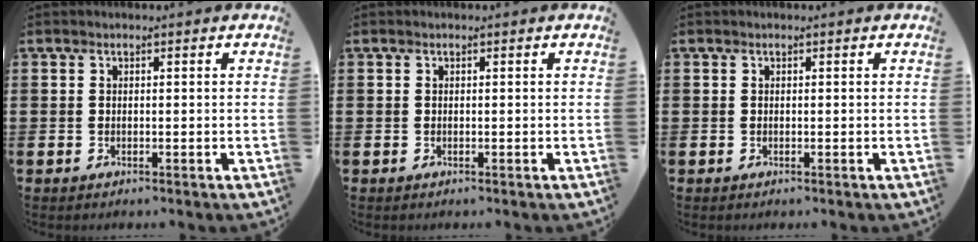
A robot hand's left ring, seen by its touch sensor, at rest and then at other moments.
{"total": 0.0}
{"total": 0.0}